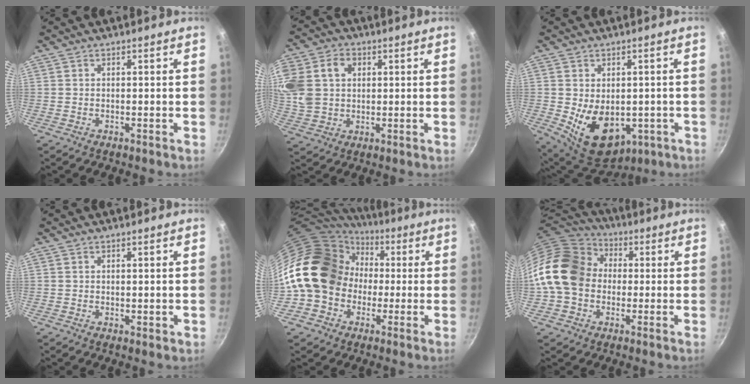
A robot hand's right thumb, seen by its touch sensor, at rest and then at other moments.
{"total": 17.6, "force": [4.4, 13.9, 9.8], "torque": [-0.231, 0.027, 0.082]}
{"total": 12.8, "force": [-2.2, 8.6, 9.1], "torque": [-0.116, -0.013, -0.004]}
{"total": 0.8, "force": [0.4, 0.4, 0.6], "torque": [-0.004, -0.009, 0.004]}
{"total": 17.9, "force": [0.9, 15.4, 9.2], "torque": [-0.138, 0.050, 0.014]}
{"total": 17.9, "force": [0.6, 14.5, 10.5], "torque": [-0.179, 0.040, 0.001]}